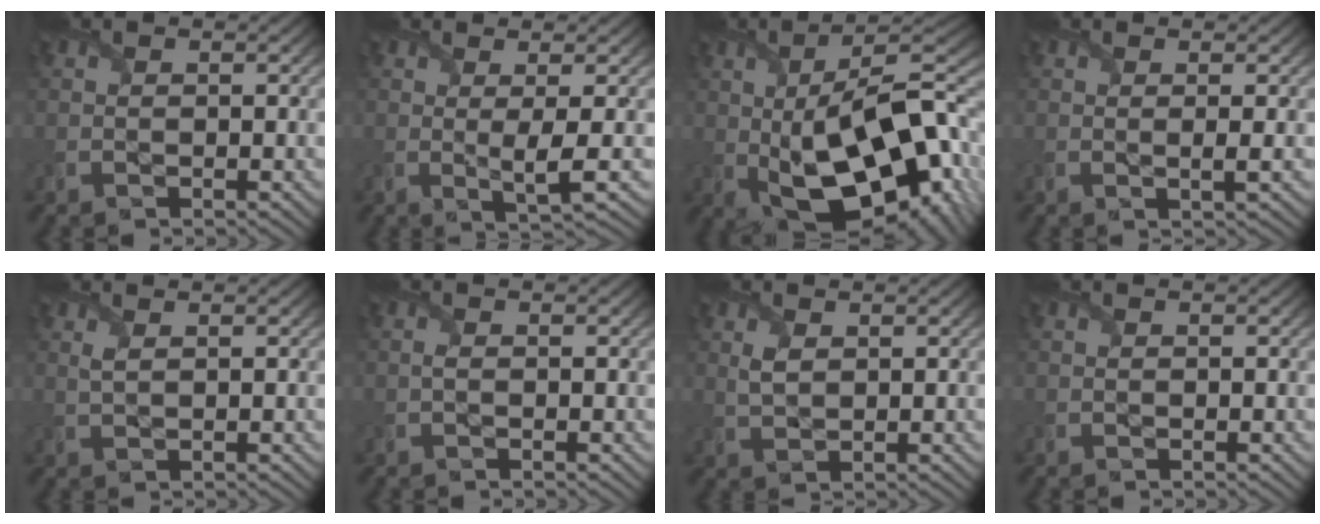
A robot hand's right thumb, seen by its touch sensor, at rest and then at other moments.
{"total": 3.5, "force": [0.4, 0.2, 3.4], "torque": [-0.071, 0.005, 0.007]}
{"total": 21.5, "force": [-1.9, 10.5, 18.7], "torque": [-0.282, -0.008, -0.030]}
{"total": 1.6, "force": [0.5, 0.1, 1.5], "torque": [-0.032, 0.007, 0.003]}
{"total": 1.2, "force": [0.7, 0.3, 1.0], "torque": [-0.029, 0.001, 0.015]}
{"total": 0.5, "force": [-0.2, 0.0, 0.5], "torque": [-0.016, 0.001, -0.003]}
{"total": 2.3, "force": [0.9, 1.3, 1.7], "torque": [-0.045, -0.002, 0.022]}
{"total": 0.0}